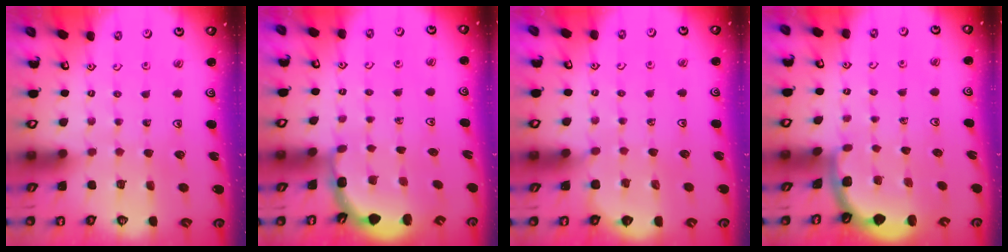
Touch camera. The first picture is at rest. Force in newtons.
{"total": 2.8, "press": 2.8, "slide": 0.6}
{"total": 2.3, "press": 2.3, "slide": 0.1}
{"total": 1.6, "press": 1.6, "slide": 0.2}